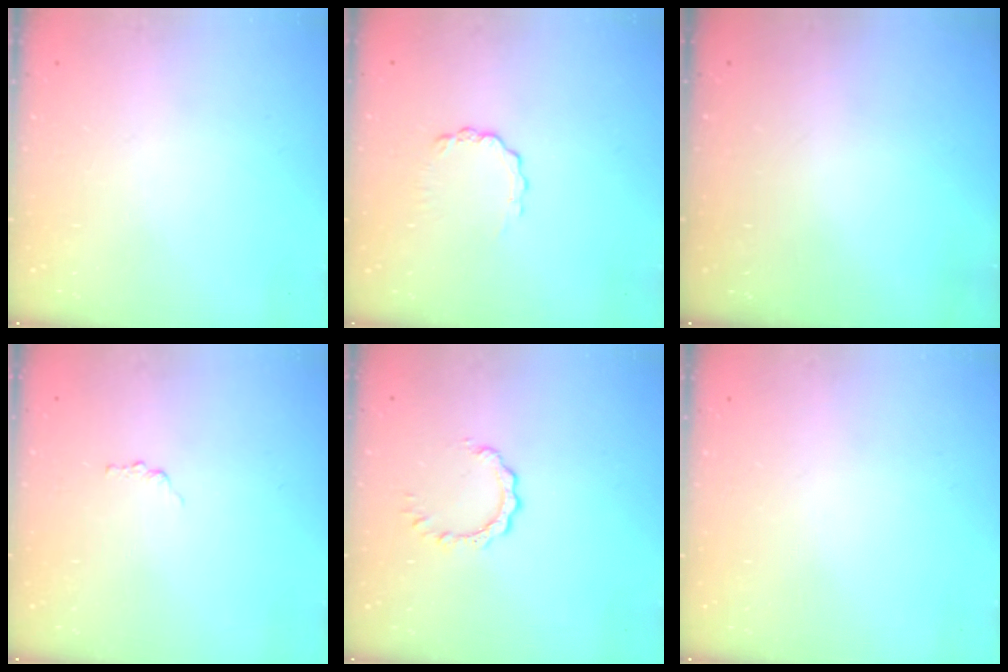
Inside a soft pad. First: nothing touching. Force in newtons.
{"total": 3.9, "press": 3.9, "slide": 0.4}
{"total": 0.0}
{"total": 1.2, "press": 1.2, "slide": 0.2}
{"total": 3.2, "press": 3.2, "slide": 0.1}
{"total": 0.0}